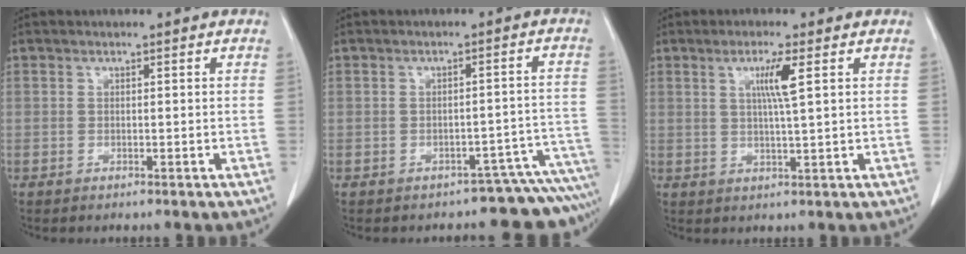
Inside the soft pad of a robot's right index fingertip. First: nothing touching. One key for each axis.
{"total": 8.6, "fx": -8.4, "fy": 1.9, "fz": -0.6, "tx": 0.042, "ty": 0.055, "tz": -0.086}
{"total": 4.1, "fx": 1.3, "fy": -0.6, "fz": 3.8, "tx": -0.073, "ty": -0.004, "tz": 0.025}